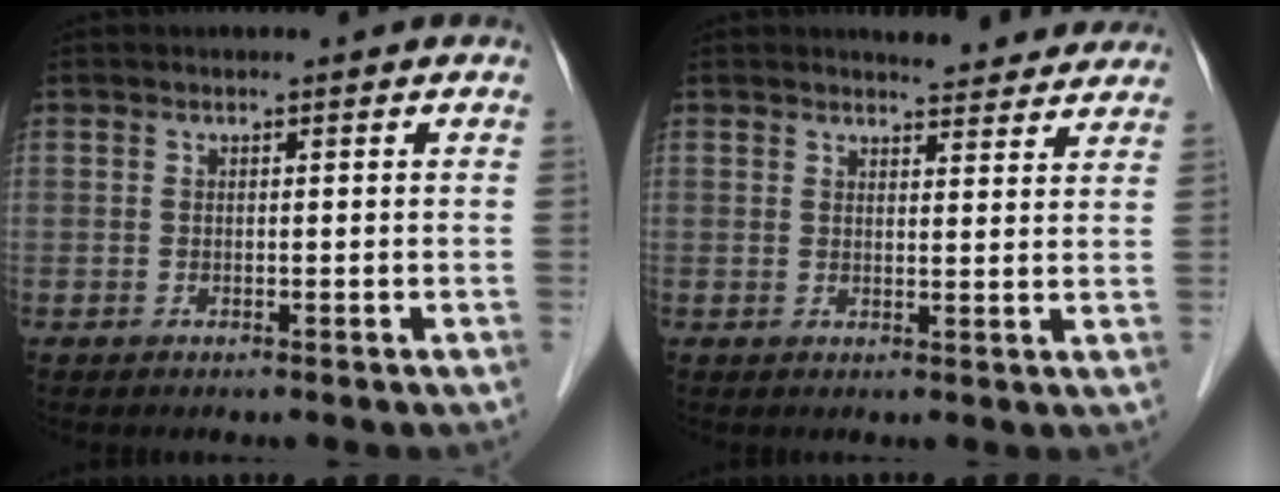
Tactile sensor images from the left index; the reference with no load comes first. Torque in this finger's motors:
{"motor_torque": [-0.20, -0.58, 0.27, 0.05]}